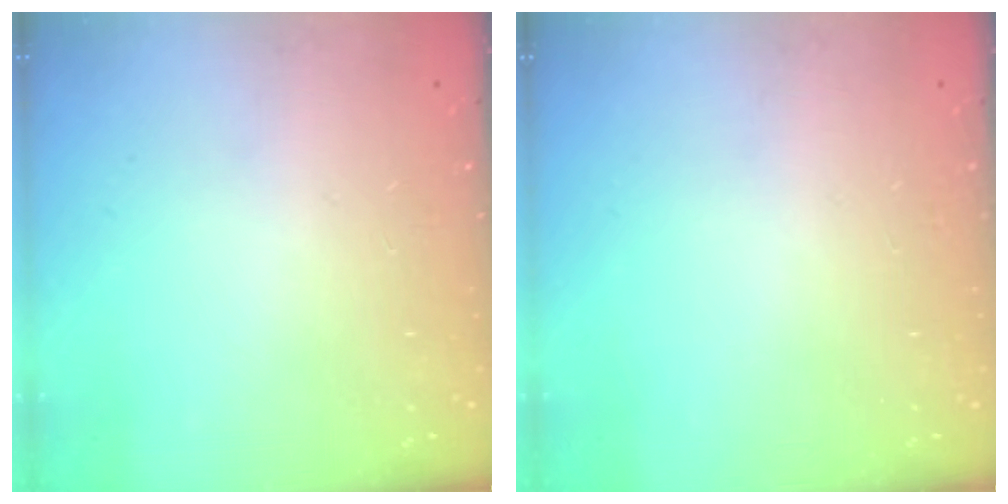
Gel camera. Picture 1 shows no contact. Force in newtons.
{"total": 0.0}